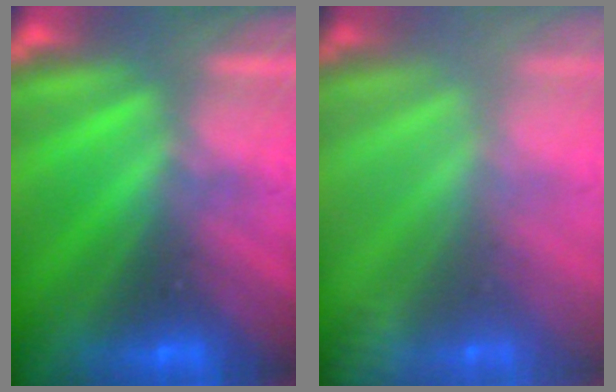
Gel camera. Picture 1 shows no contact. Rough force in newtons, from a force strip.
{"total": 2.4}